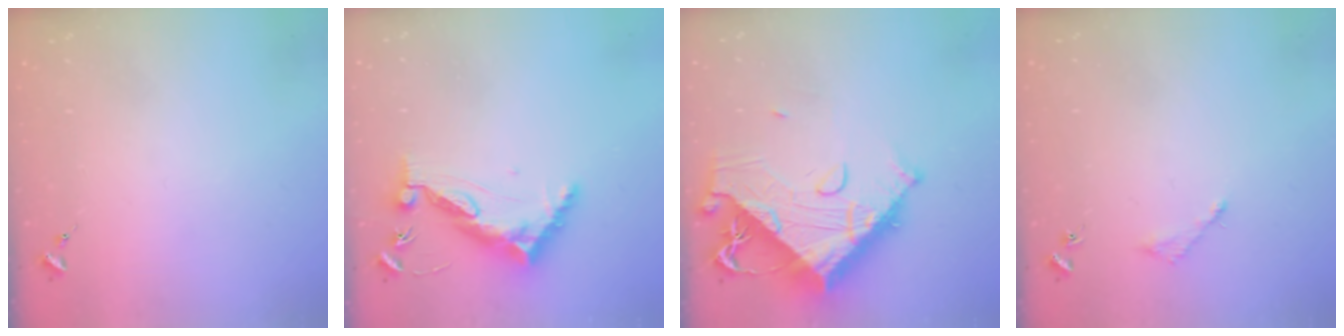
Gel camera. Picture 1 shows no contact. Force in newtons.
{"total": 12.1, "press": 12.0, "slide": 1.2}
{"total": 20.0, "press": 19.9, "slide": 2.3}
{"total": 3.0, "press": 3.0, "slide": 0.4}